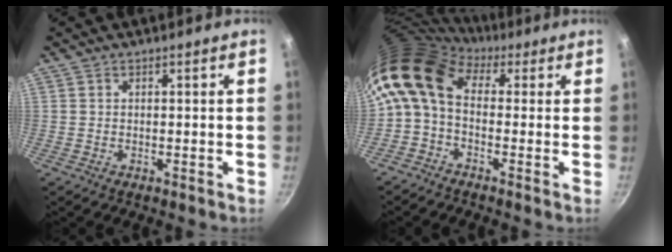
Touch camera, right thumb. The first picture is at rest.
{"total": 11.5, "force": [1.1, 7.7, 8.5], "torque": [-0.165, 0.029, -0.004]}